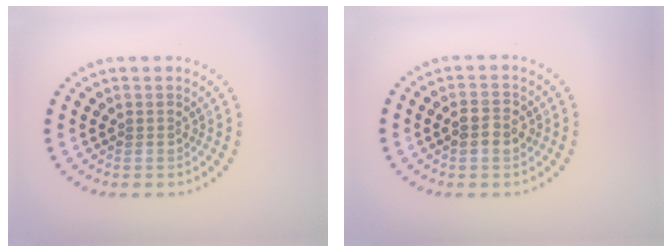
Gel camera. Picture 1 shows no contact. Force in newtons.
{"total": 2.3, "press": 2.3, "slide": 0.1}